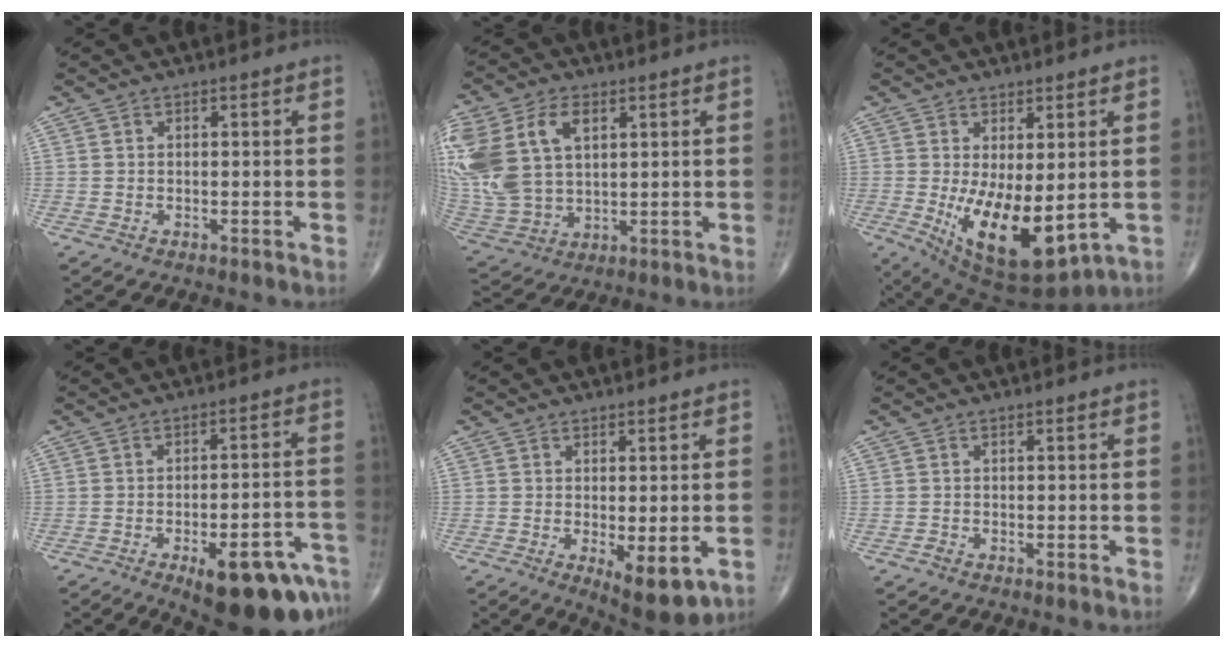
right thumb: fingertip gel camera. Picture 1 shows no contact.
{"total": 22.8, "force": [7.1, 14.9, 15.8], "torque": [-0.383, 0.018, 0.149]}
{"total": 13.5, "force": [-1.5, 5.9, 12.0], "torque": [-0.198, -0.029, 0.001]}
{"total": 16.6, "force": [-9.4, 5.7, 12.5], "torque": [-0.103, 0.052, -0.118]}
{"total": 8.2, "force": [-2.2, 3.0, 7.3], "torque": [-0.098, -0.022, -0.023]}
{"total": 0.7, "force": [-0.4, 0.4, 0.5], "torque": [-0.012, -0.001, -0.007]}